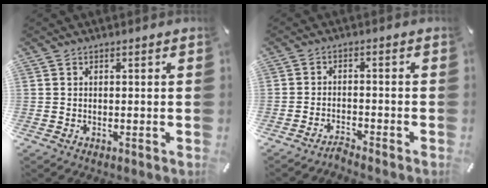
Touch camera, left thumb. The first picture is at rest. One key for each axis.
{"total": 2.8, "fx": -2.7, "fy": 0.2, "fz": 0.6, "tx": -0.014, "ty": 0.010, "tz": -0.052}